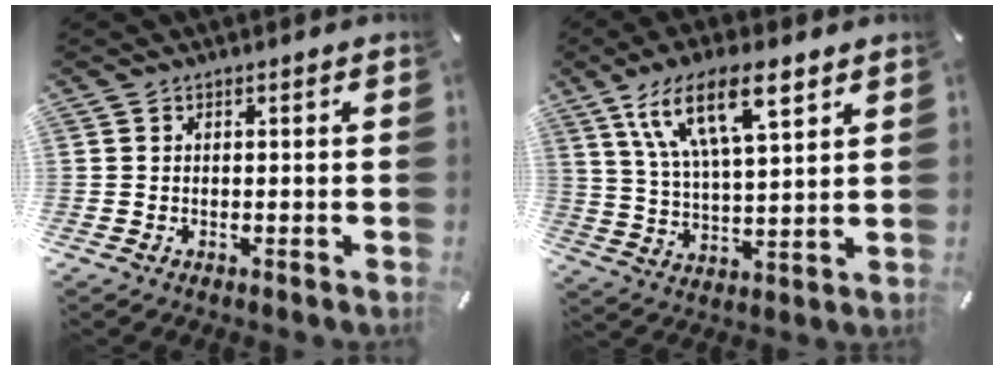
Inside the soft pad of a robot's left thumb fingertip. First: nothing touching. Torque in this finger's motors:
{"motor_torque": [2.48, 2.08, 1.71, -1.06, 0.19]}